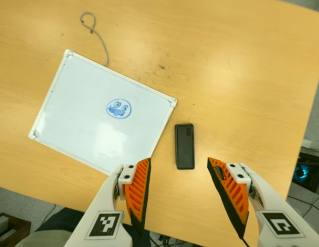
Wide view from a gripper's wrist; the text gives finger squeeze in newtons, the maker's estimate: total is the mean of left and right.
{"total": 0.0}